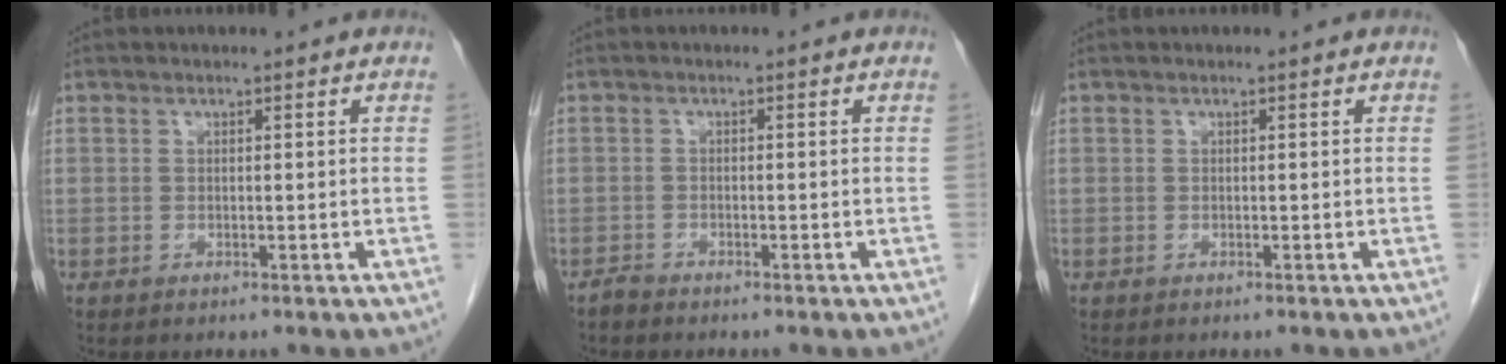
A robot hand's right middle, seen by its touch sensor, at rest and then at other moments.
{"total": 1.0, "force": [-1.0, 0.2, 0.1], "torque": [-0.005, -0.001, -0.018]}
{"total": 0.0}